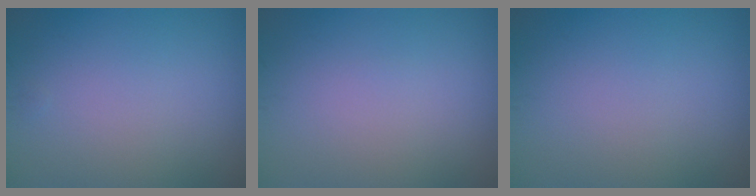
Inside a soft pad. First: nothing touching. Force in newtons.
{"total": 0.0}
{"total": 0.0}